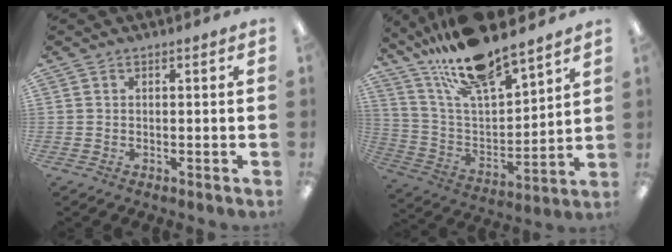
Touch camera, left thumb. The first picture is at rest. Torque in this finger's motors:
{"motor_torque": [0.91, 0.24, 1.40, -1.37, 0.21]}